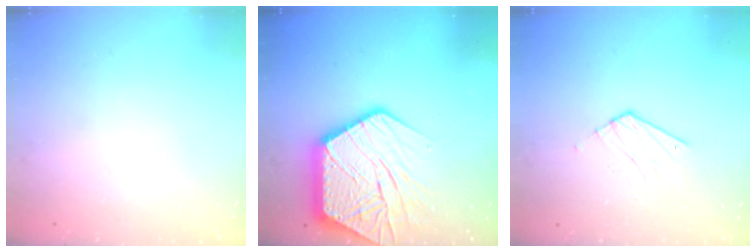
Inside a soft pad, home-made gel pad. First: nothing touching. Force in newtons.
{"total": 21.3, "press": 21.2, "slide": 1.8}
{"total": 3.9, "press": 3.9, "slide": 0.3}